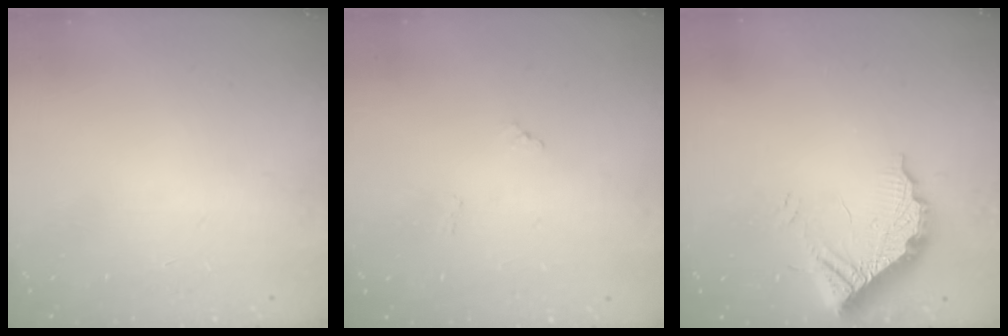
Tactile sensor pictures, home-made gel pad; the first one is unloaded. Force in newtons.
{"total": 5.5, "press": 5.5, "slide": 0.3}
{"total": 13.0, "press": 12.9, "slide": 1.1}